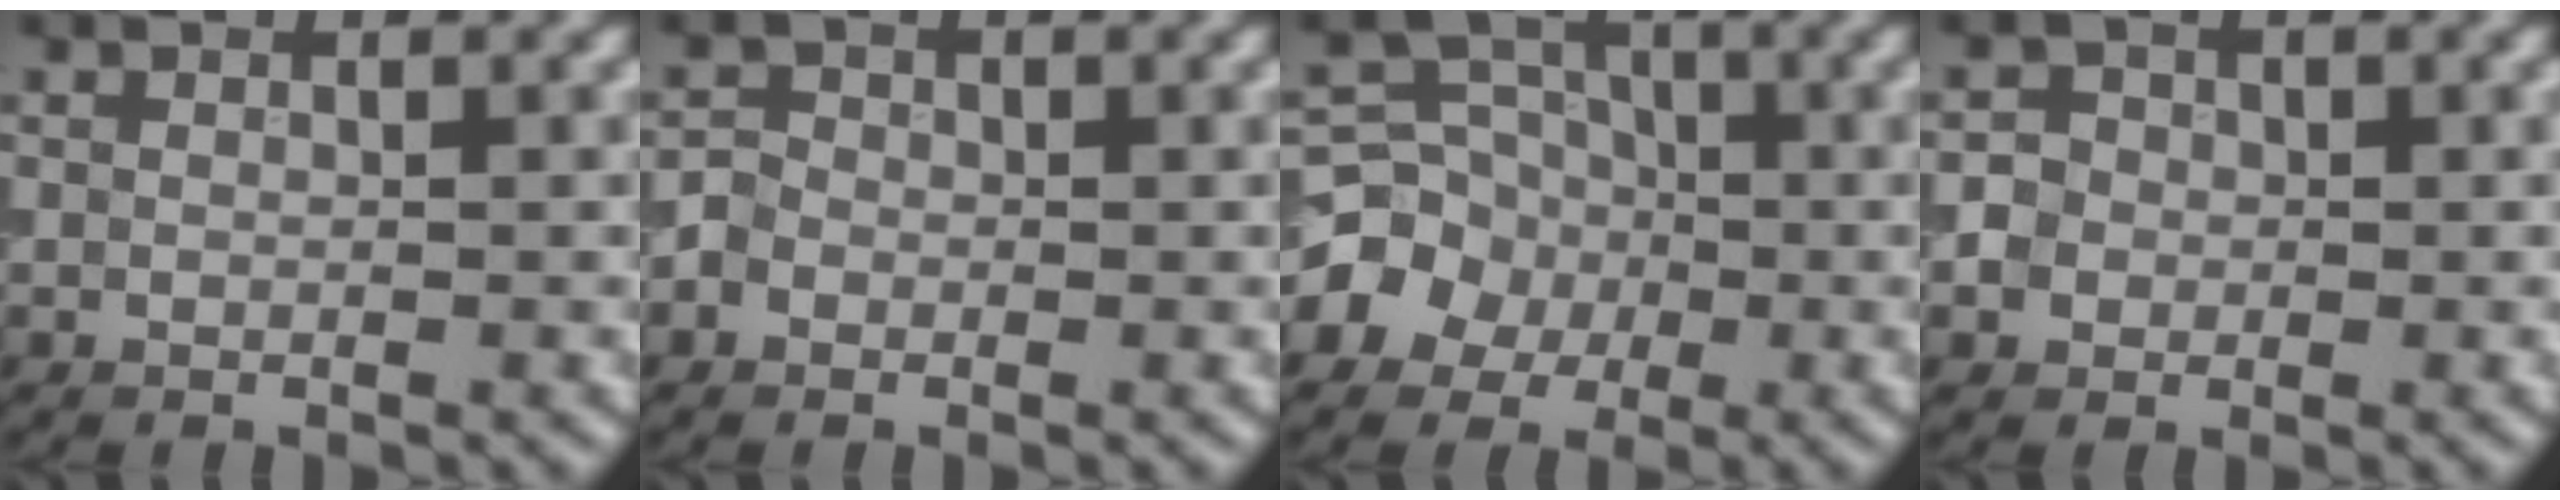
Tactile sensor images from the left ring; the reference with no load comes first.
{"total": 1.6, "force": [-0.6, 1.4, 0.5], "torque": [0.003, 0.006, -0.016]}
{"total": 4.7, "force": [-1.6, 4.2, 1.3], "torque": [-0.004, 0.009, -0.042]}
{"total": 2.6, "force": [-0.3, 2.5, 0.7], "torque": [0.007, 0.014, -0.017]}